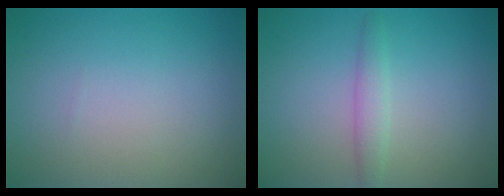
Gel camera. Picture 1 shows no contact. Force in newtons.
{"total": 1.8, "press": 1.8, "slide": 0.1}